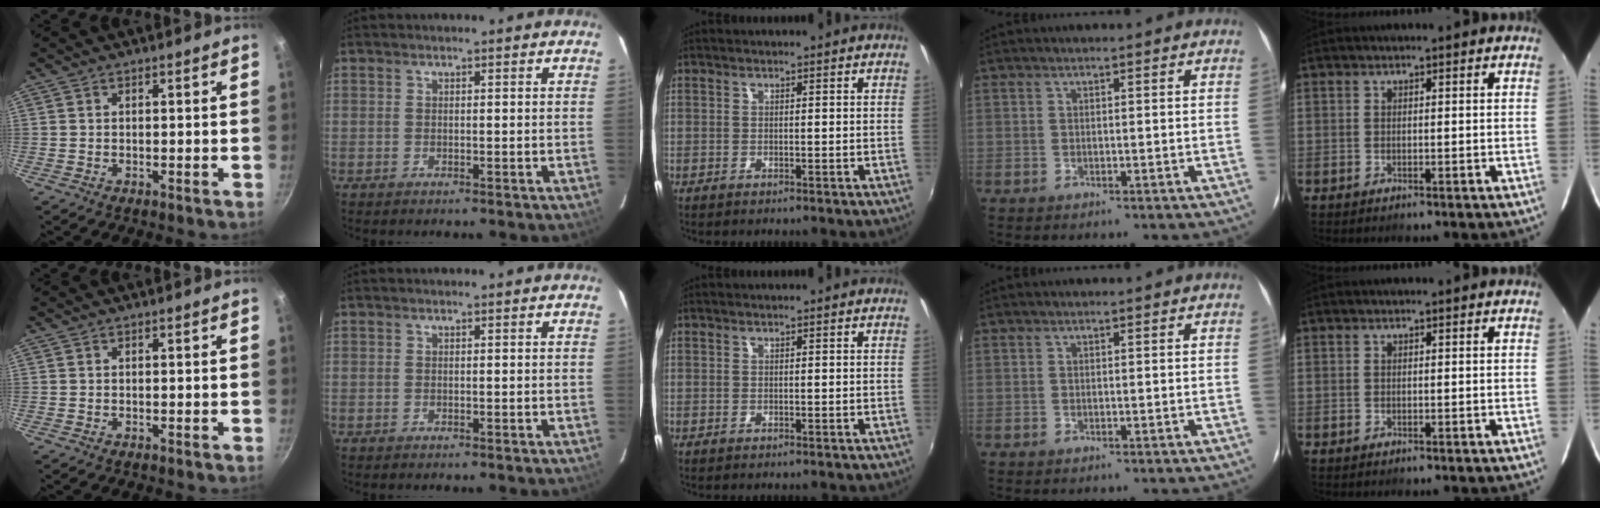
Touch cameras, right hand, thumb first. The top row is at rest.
{}